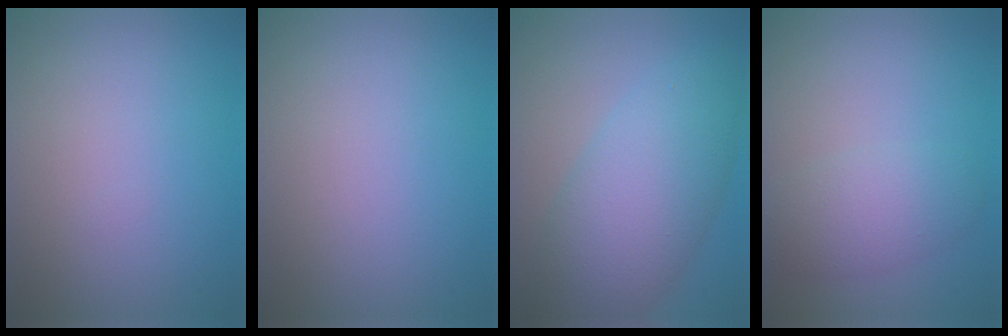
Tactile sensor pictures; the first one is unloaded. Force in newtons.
{"total": 0.0}
{"total": 8.1, "press": 8.1, "slide": 0.3}
{"total": 3.5, "press": 3.5, "slide": 0.2}